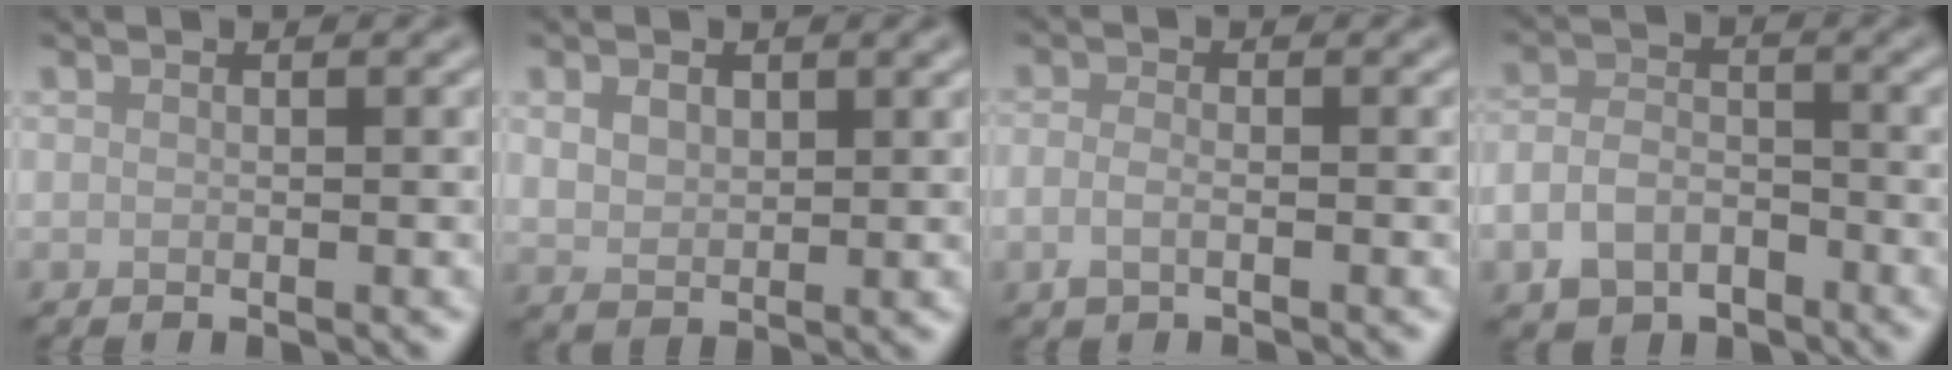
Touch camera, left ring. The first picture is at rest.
{"total": 2.3, "force": [1.0, 1.5, 1.5], "torque": [-0.032, -0.002, 0.023]}
{"total": 1.7, "force": [-0.8, 0.8, 1.2], "torque": [-0.028, -0.002, -0.020]}
{"total": 4.2, "force": [-2.4, 2.8, 2.1], "torque": [-0.042, -0.003, -0.052]}